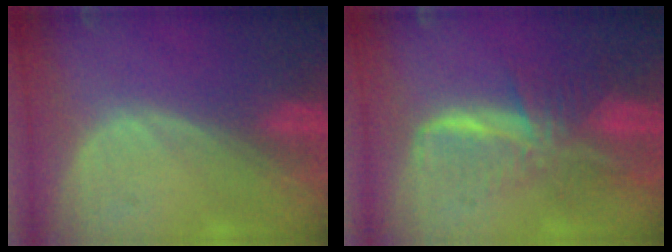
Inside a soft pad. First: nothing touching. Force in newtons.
{"total": 8.1, "press": 7.0, "slide": 4.2}